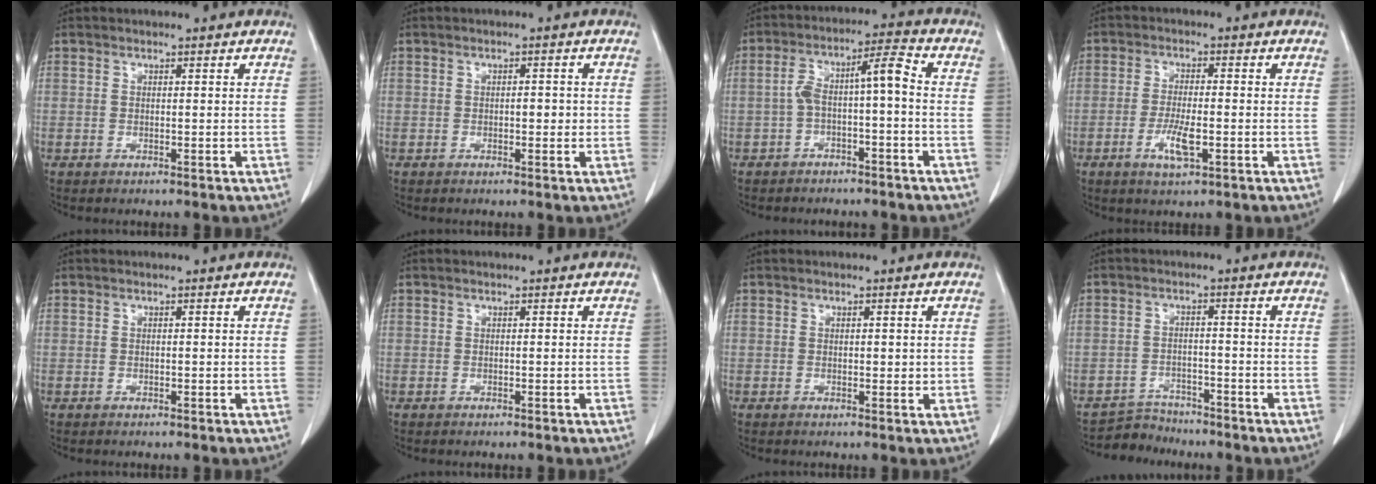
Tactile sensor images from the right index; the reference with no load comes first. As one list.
[{"total": 1.7, "force": [-0.2, 0.9, 1.5], "torque": [-0.020, 0.003, -0.002]}, {"total": 6.9, "force": [-1.3, 1.1, 6.6], "torque": [-0.122, 0.041, -0.018]}, {"total": 4.9, "force": [-1.7, 1.1, 4.5], "torque": [-0.088, -0.004, -0.027]}, {"total": 0.0}, {"total": 0.0}, {"total": 1.4, "force": [0.3, 0.7, 1.2], "torque": [-0.015, -0.002, 0.004]}, {"total": 3.8, "force": [-3.6, 0.9, -1.1], "torque": [0.021, -0.002, -0.061]}]